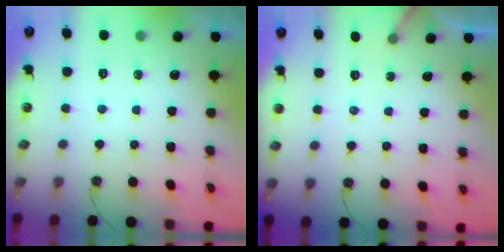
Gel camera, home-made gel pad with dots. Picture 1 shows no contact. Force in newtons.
{"total": 3.1, "press": 3.1, "slide": 0.2}